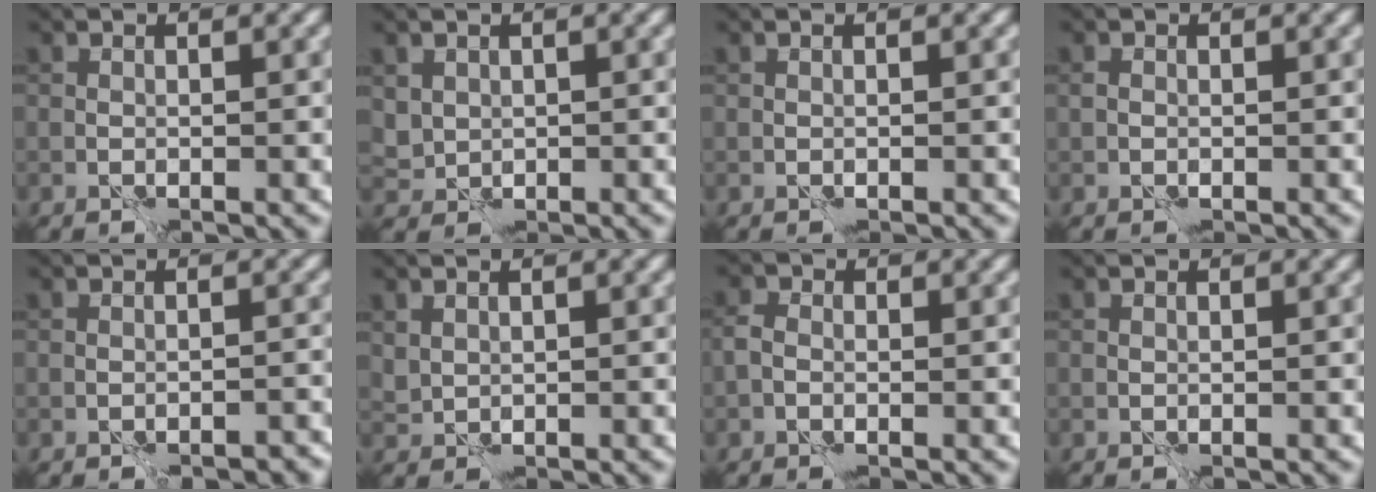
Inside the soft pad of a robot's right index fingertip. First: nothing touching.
{"total": 1.5, "force": [0.6, 1.3, 0.4], "torque": [-0.012, -0.004, 0.016]}
{"total": 0.0}
{"total": 0.6, "force": [-0.1, 0.5, 0.3], "torque": [-0.005, -0.001, -0.003]}
{"total": 2.4, "force": [-2.1, 0.7, 1.0], "torque": [-0.016, 0.012, -0.026]}
{"total": 0.8, "force": [0.5, 0.5, 0.2], "torque": [-0.009, -0.002, 0.016]}
{"total": 1.3, "force": [-0.5, 1.0, 0.7], "torque": [-0.014, 0.004, -0.017]}
{"total": 0.0}